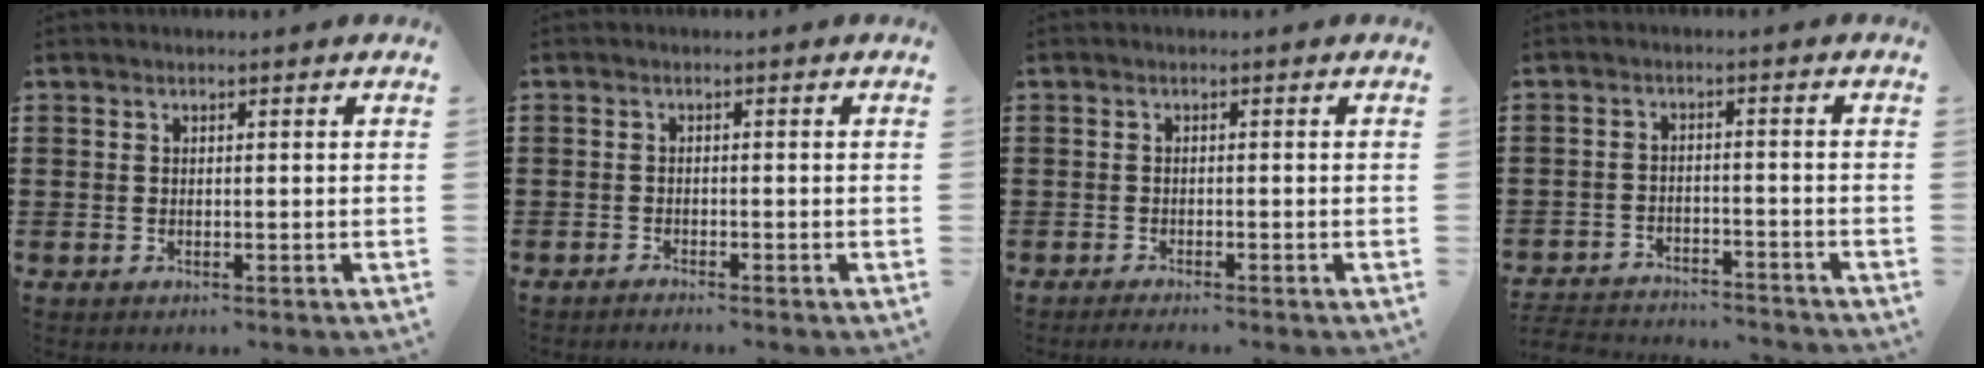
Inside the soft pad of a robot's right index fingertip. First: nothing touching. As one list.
[{"total": 1.1, "force": [-1.1, -0.2, -0.1], "torque": [-0.001, 0.000, -0.023]}, {"total": 1.1, "force": [-1.1, -0.2, 0.1], "torque": [-0.003, -0.003, -0.021]}, {"total": 3.8, "force": [-3.8, 0.2, 0.1], "torque": [-0.015, -0.003, -0.084]}]